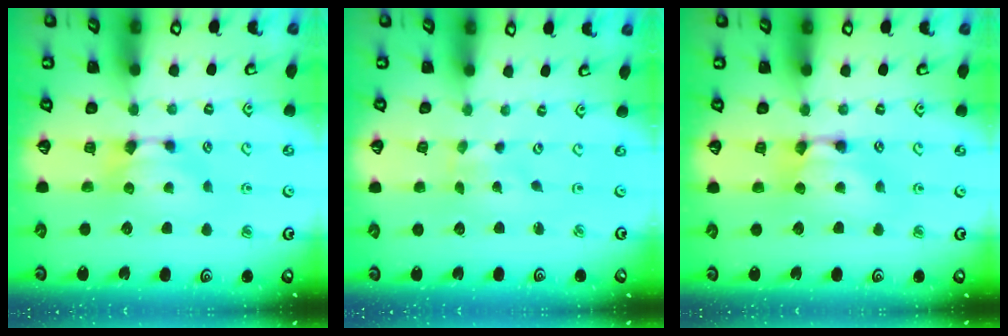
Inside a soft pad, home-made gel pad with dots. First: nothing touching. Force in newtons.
{"total": 5.4, "press": 5.4, "slide": 0.7}
{"total": 2.2, "press": 2.2, "slide": 0.1}